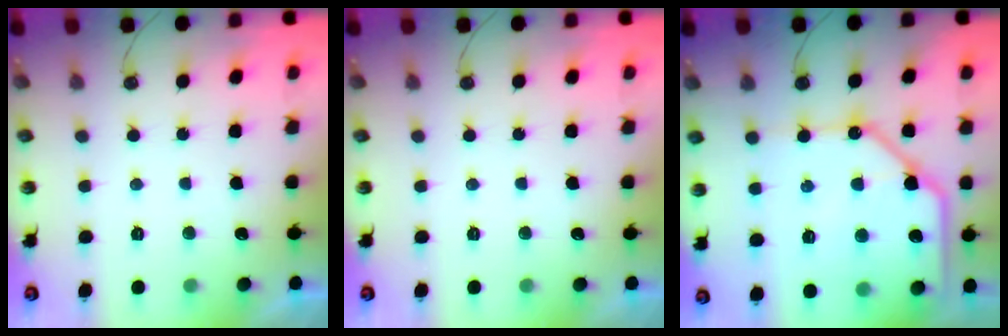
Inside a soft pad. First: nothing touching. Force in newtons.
{"total": 0.0}
{"total": 17.9, "press": 17.8, "slide": 2.1}